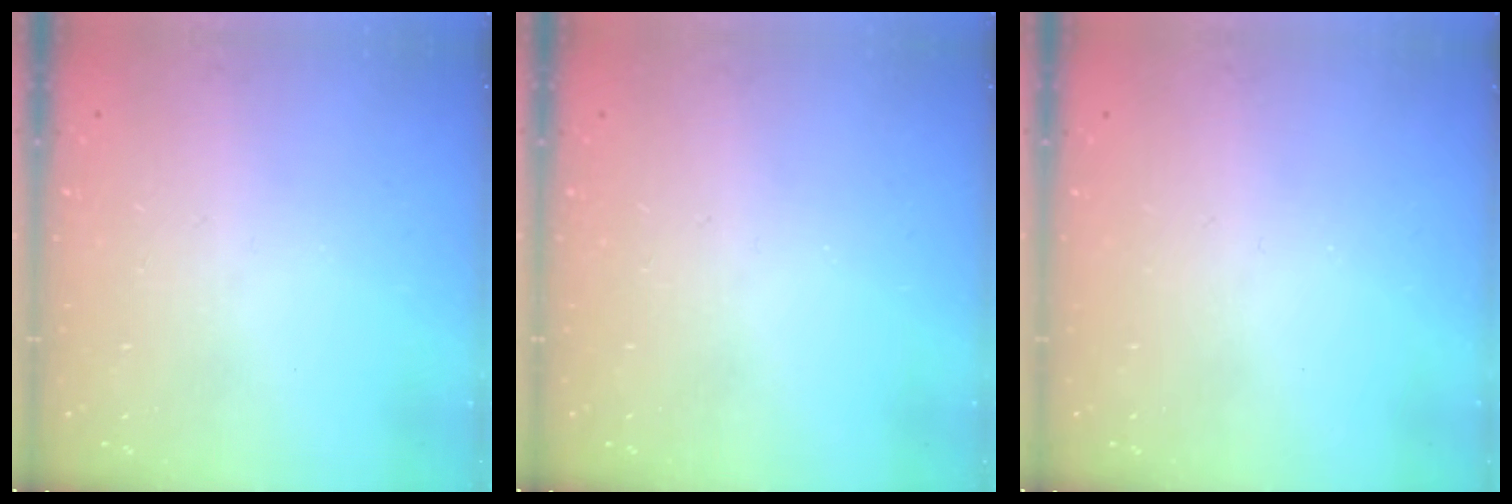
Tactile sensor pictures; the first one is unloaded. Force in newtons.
{"total": 0.0}
{"total": 0.0}